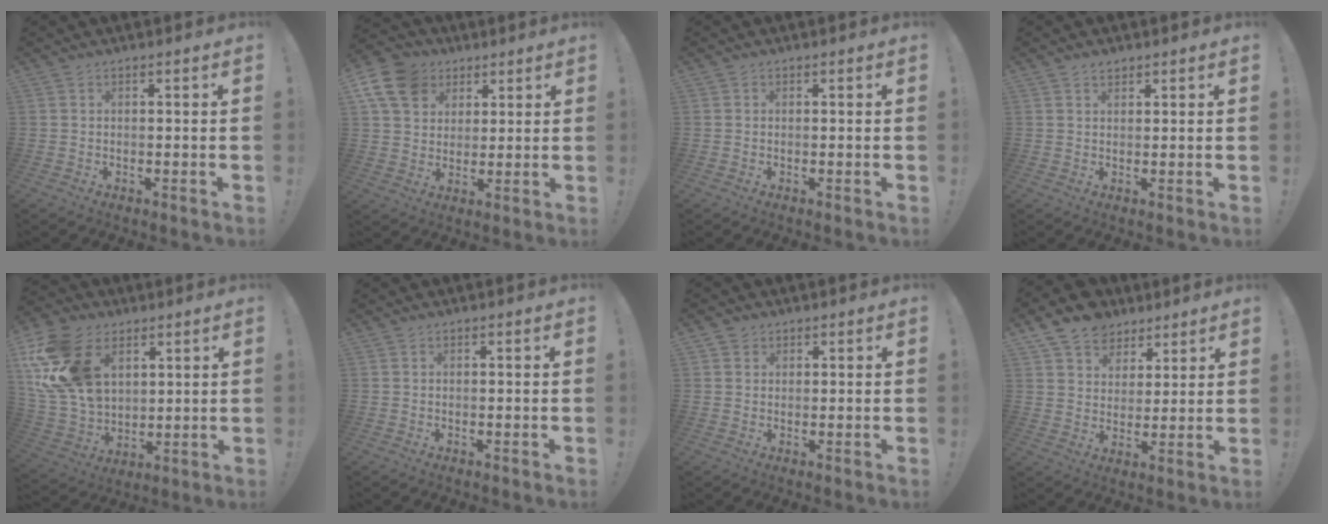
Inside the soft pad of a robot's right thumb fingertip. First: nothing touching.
{"total": 13.1, "force": [5.6, 10.4, 5.8], "torque": [-0.103, -0.025, 0.112]}
{"total": 0.0}
{"total": 1.8, "force": [1.5, 0.9, 0.5], "torque": [0.003, -0.009, 0.025]}
{"total": 22.3, "force": [8.0, 15.6, 13.8], "torque": [-0.282, -0.029, 0.157]}
{"total": 0.0}
{"total": 1.9, "force": [1.0, 1.6, 0.1], "torque": [-0.002, 0.000, 0.019]}
{"total": 10.9, "force": [7.6, 7.5, 2.0], "torque": [-0.035, -0.057, 0.149]}